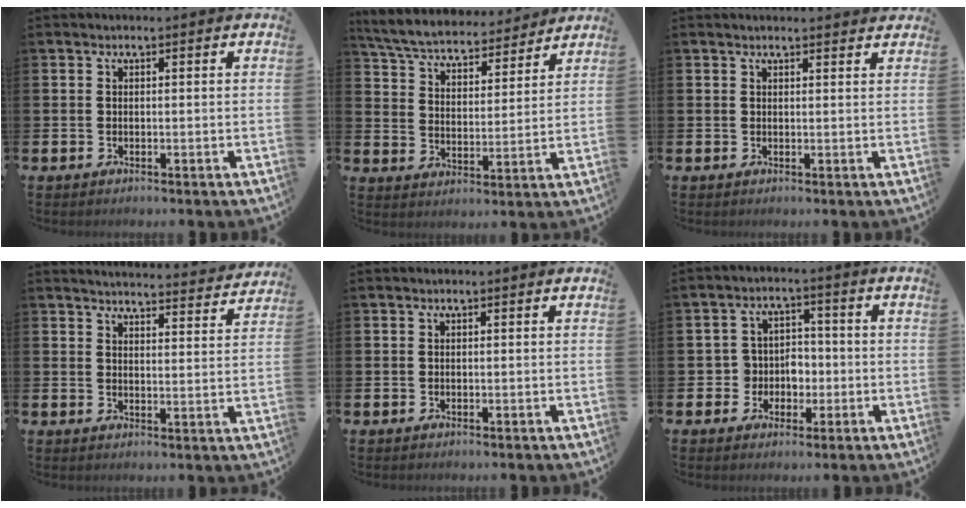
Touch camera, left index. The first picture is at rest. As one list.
[{"total": 6.3, "force": [6.1, 1.3, 1.2], "torque": [-0.053, -0.046, 0.102]}, {"total": 1.2, "force": [1.2, 0.1, 0.2], "torque": [0.010, -0.007, 0.019]}, {"total": 4.3, "force": [4.3, 0.2, 0.4], "torque": [-0.004, -0.038, 0.072]}, {"total": 0.0}, {"total": 4.3, "force": [-0.9, 4.1, 0.8], "torque": [-0.029, 0.007, -0.024]}]